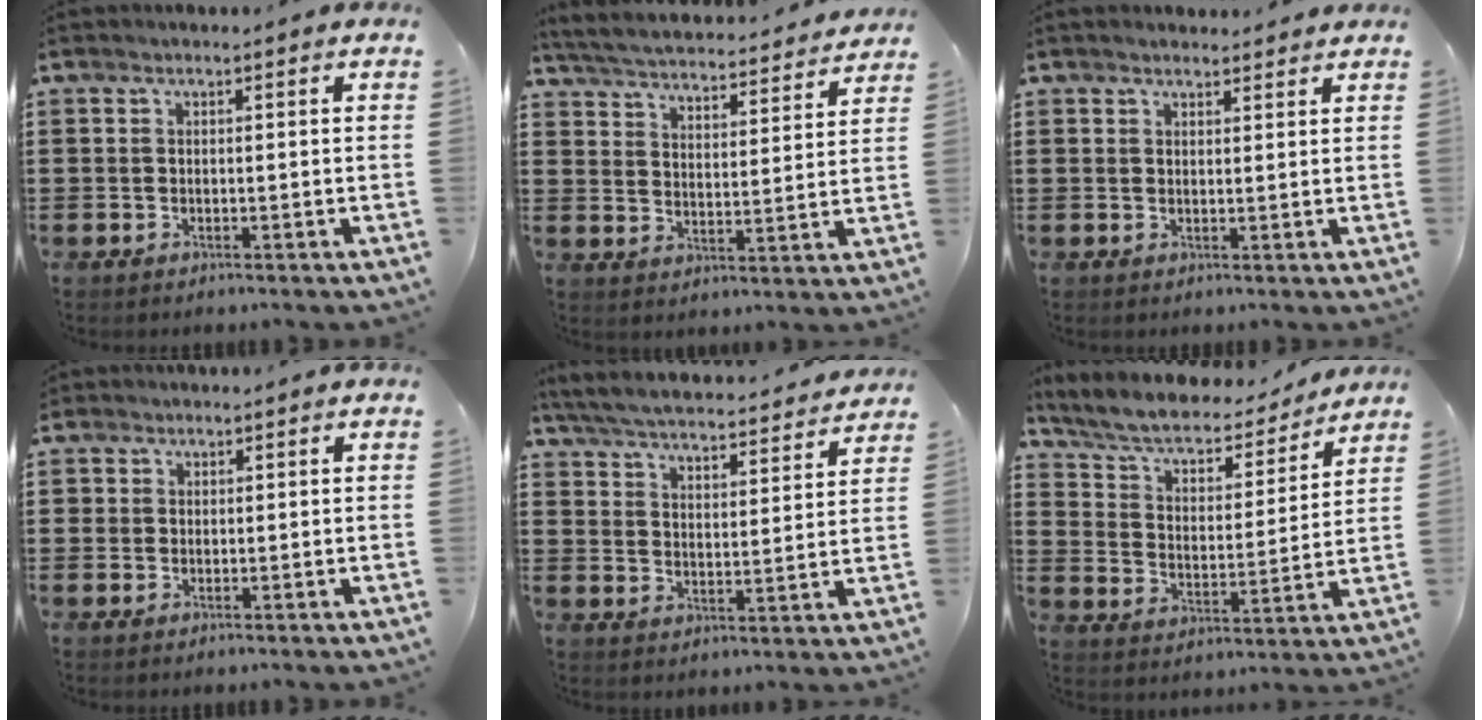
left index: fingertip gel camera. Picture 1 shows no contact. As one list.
[{"total": 4.0, "force": [4.0, -0.2, 0.3], "torque": [-0.029, -0.034, 0.063]}, {"total": 1.6, "force": [1.6, 0.4, 0.0], "torque": [-0.002, 0.003, 0.031]}, {"total": 1.5, "force": [1.0, 1.1, -0.1], "torque": [-0.005, 0.007, 0.021]}, {"total": 4.7, "force": [4.6, -0.3, 0.7], "torque": [-0.038, -0.037, 0.074]}, {"total": 5.4, "force": [4.5, 1.9, 2.3], "torque": [-0.068, -0.028, 0.070]}]